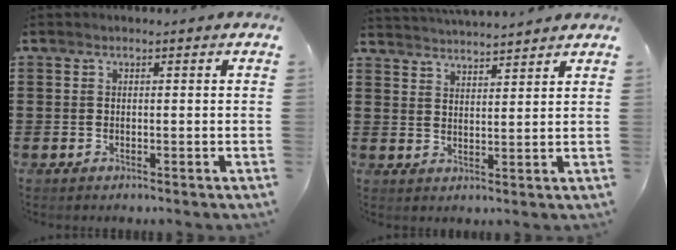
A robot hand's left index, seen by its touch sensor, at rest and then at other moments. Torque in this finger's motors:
{"motor_torque": [2.14, 0.00, 0.37, 0.14]}